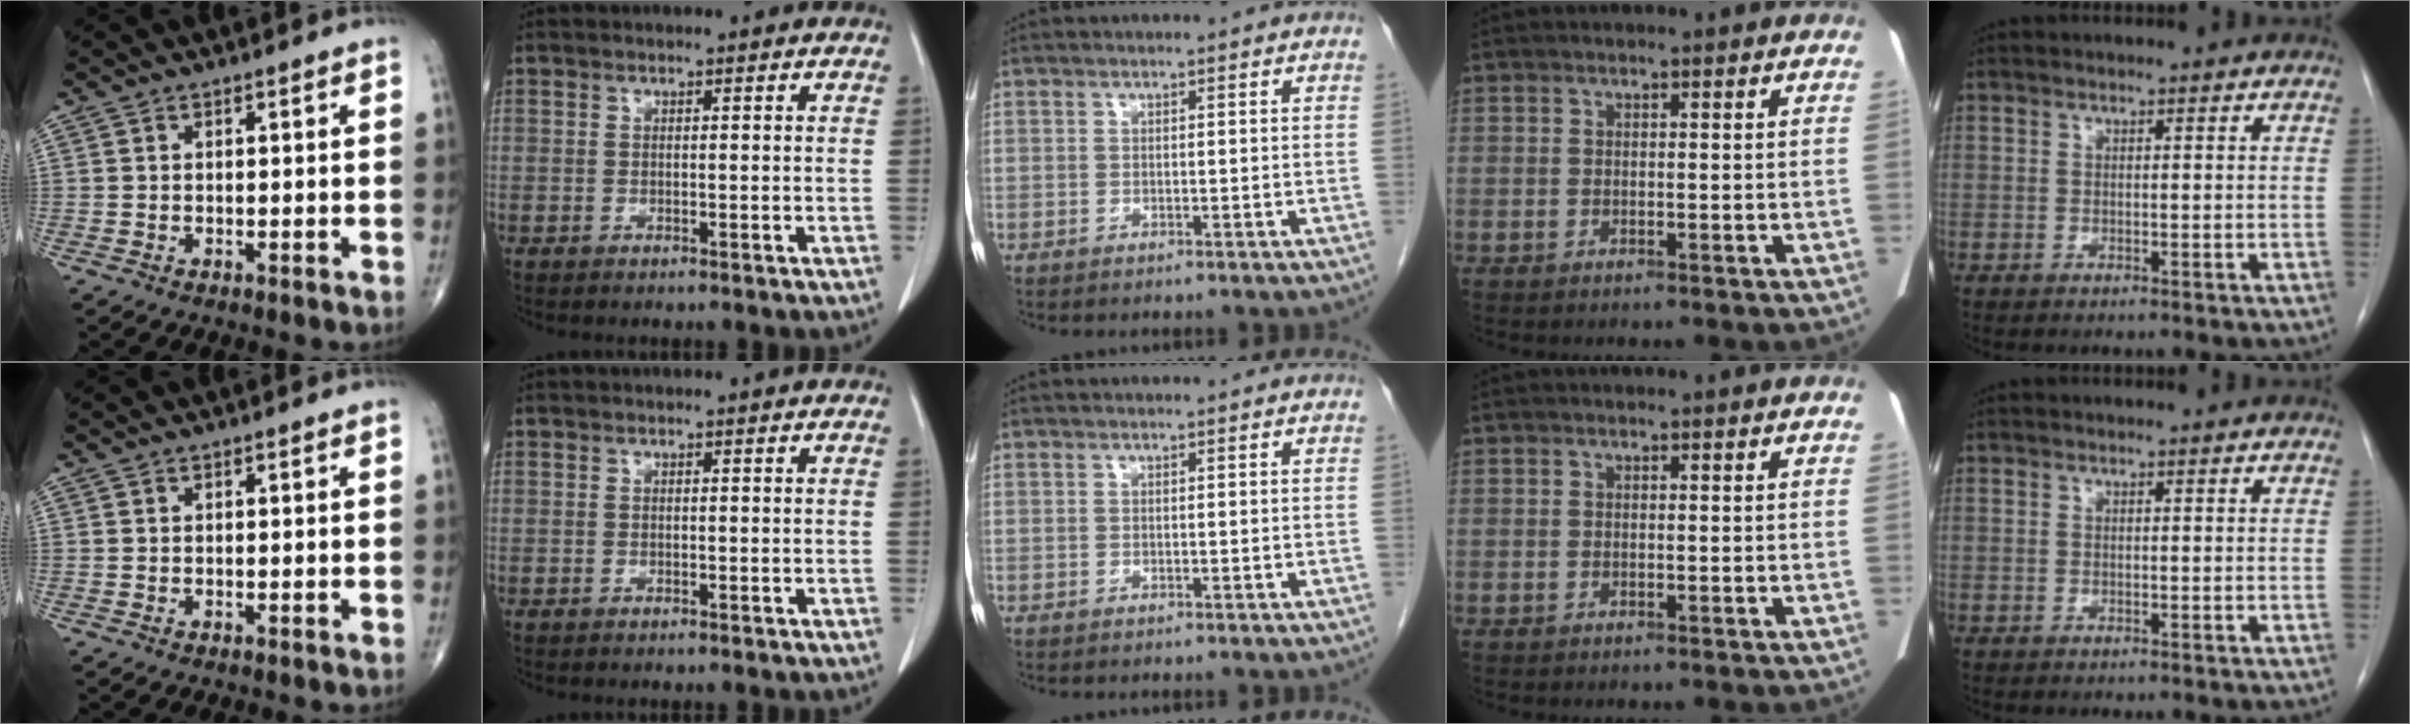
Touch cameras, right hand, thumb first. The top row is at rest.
{}